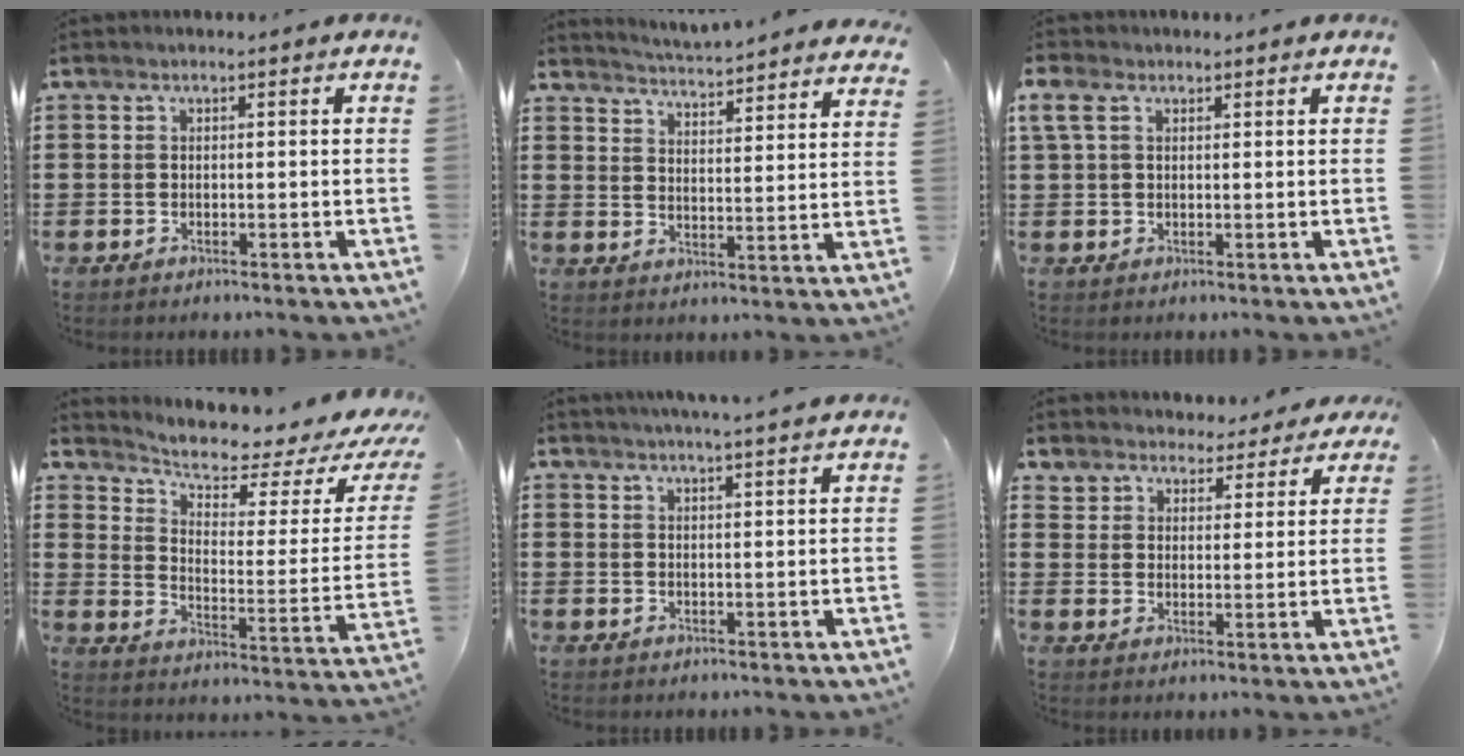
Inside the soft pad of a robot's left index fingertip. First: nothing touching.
{"total": 4.3, "force": [4.3, -0.7, 0.3], "torque": [-0.028, -0.036, 0.072]}
{"total": 3.5, "force": [1.5, 2.0, 2.5], "torque": [-0.063, 0.004, 0.026]}
{"total": 4.6, "force": [3.9, 0.7, 2.3], "torque": [-0.062, -0.041, 0.060]}
{"total": 2.9, "force": [2.7, -0.9, 0.7], "torque": [-0.021, -0.011, 0.049]}
{"total": 4.8, "force": [4.7, 1.1, -0.1], "torque": [-0.023, -0.021, 0.087]}